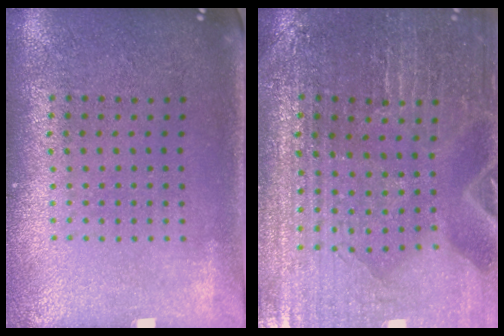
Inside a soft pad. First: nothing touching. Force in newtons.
{"total": 1.7, "press": 1.7, "slide": 0.2}